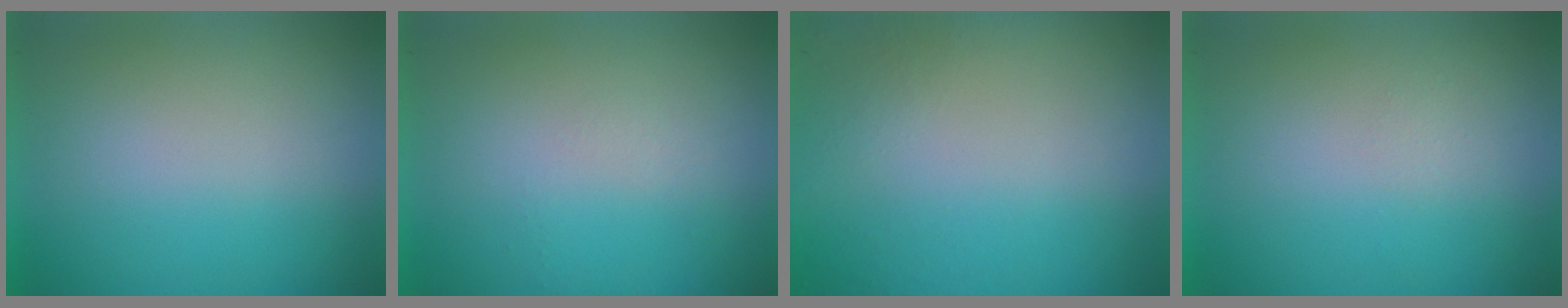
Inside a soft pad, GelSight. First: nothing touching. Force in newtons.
{"total": 1.0}
{"total": 8.2}
{"total": 1.3}